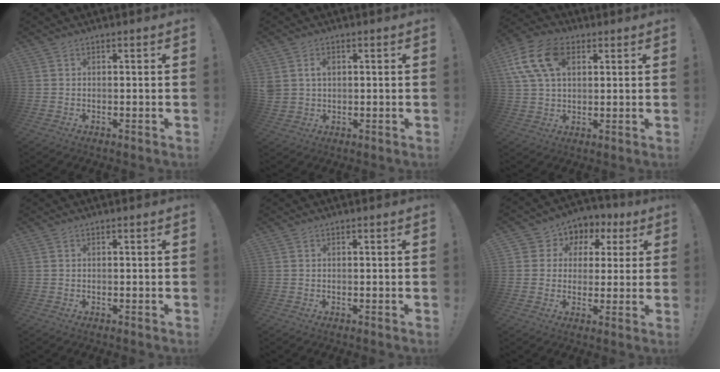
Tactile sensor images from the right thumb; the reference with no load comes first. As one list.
[{"total": 4.3, "force": [1.3, 3.3, 2.3], "torque": [-0.041, 0.003, 0.023]}, {"total": 15.1, "force": [5.4, 9.7, 10.2], "torque": [-0.201, -0.004, 0.104]}, {"total": 0.0}, {"total": 0.0}, {"total": 6.7, "force": [0.3, 6.3, 2.0], "torque": [-0.031, -0.003, 0.011]}]